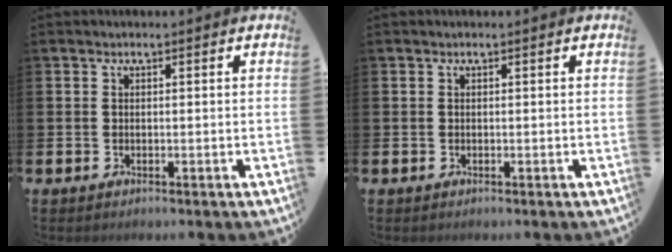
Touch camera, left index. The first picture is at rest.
{"total": 0.0}